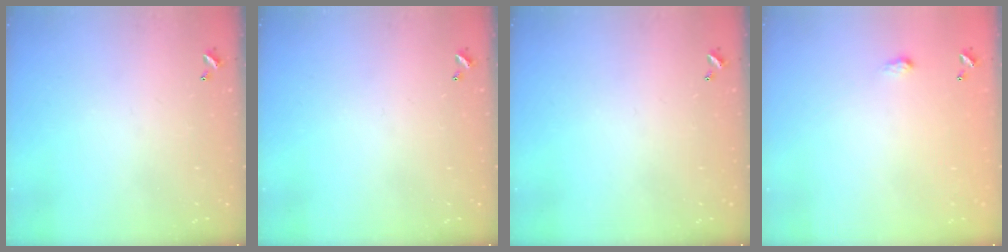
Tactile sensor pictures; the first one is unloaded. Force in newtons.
{"total": 0.0}
{"total": 0.0}
{"total": 1.3, "press": 1.3, "slide": 0.2}